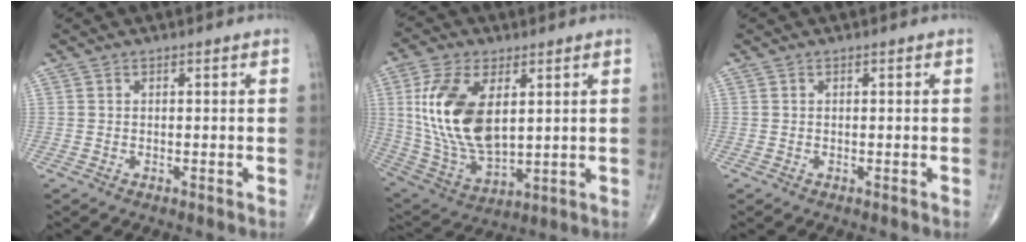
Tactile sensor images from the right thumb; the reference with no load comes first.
{"total": 18.1, "force": [3.9, 9.7, 14.8], "torque": [-0.290, -0.020, 0.084]}
{"total": 0.0}